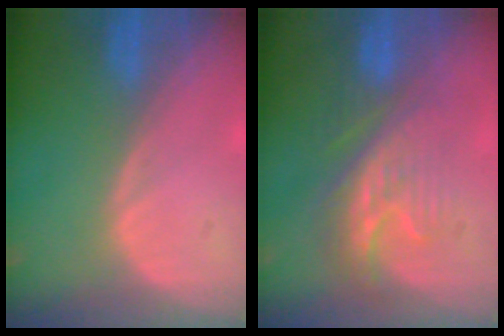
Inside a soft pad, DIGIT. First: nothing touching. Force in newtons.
{"total": 8.2, "press": 7.3, "slide": 3.6}